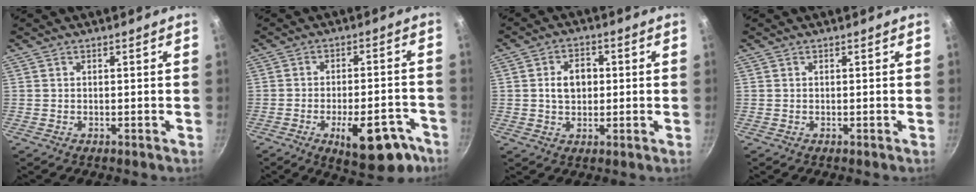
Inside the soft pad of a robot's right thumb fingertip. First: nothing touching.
{"total": 14.0, "force": [-7.0, 6.1, 10.5], "torque": [-0.103, 0.037, -0.087]}
{"total": 6.2, "force": [0.5, 4.6, 4.2], "torque": [-0.046, 0.009, 0.004]}
{"total": 0.0}